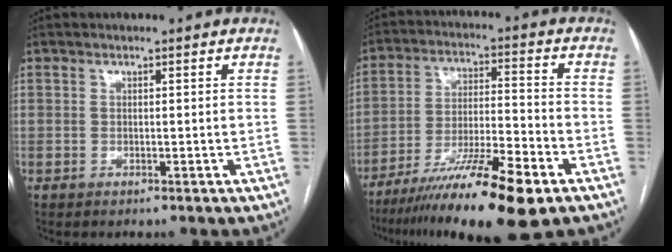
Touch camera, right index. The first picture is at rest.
{"total": 17.4, "force": [-10.6, 1.2, 13.7], "torque": [-0.227, -0.039, -0.180]}